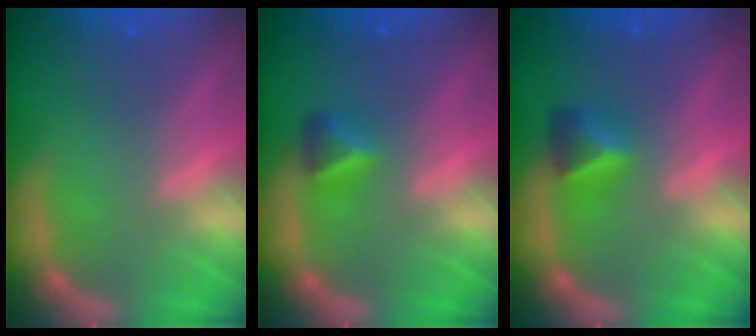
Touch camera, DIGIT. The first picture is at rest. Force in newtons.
{"total": 1.9}
{"total": 2.4}